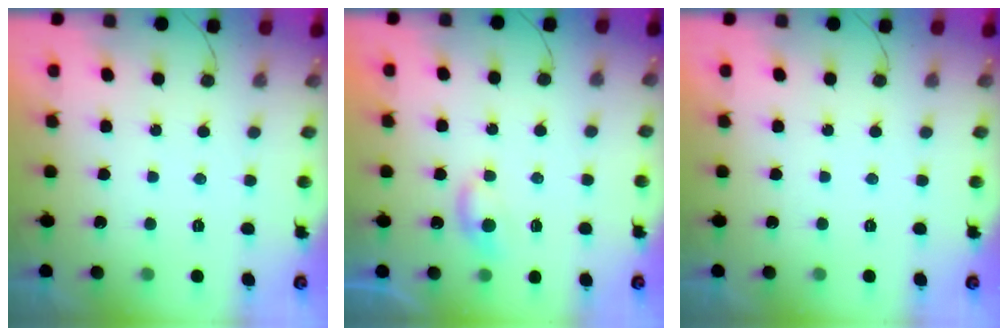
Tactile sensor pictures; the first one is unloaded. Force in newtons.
{"total": 5.0, "press": 4.9, "slide": 0.6}
{"total": 0.0}